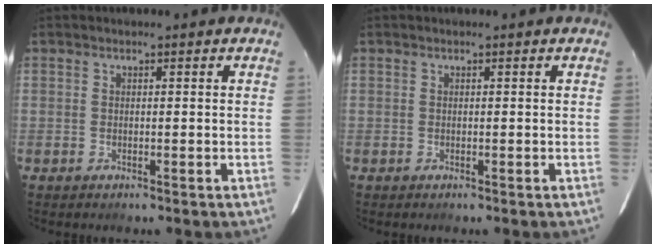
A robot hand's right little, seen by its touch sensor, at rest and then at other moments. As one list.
[{"total": 0.0}]